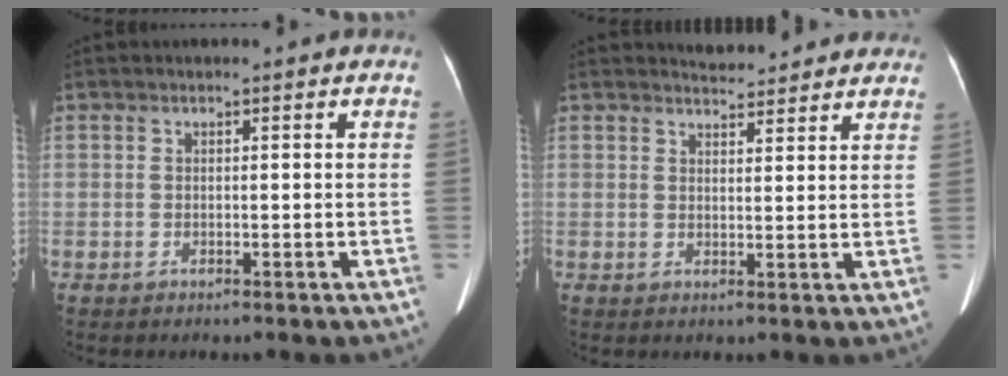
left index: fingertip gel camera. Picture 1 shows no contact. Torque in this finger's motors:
{"motor_torque": [0.11, -0.74, -0.01, 0.01]}